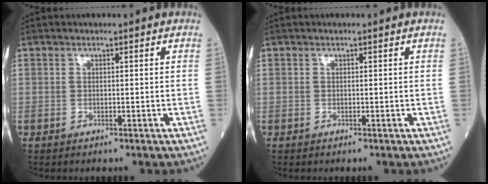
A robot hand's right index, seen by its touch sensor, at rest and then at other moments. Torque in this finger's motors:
{"motor_torque": [0.00, 0.00, 0.00, 0.00]}